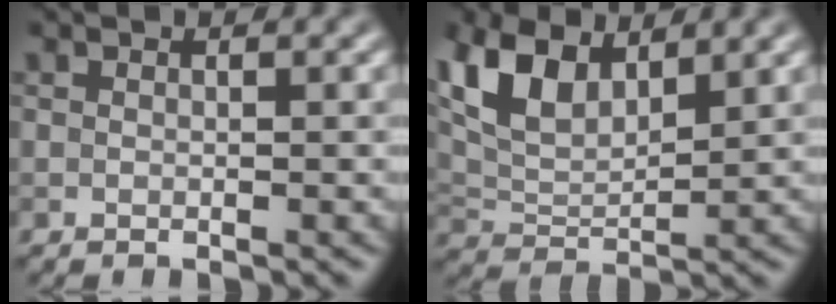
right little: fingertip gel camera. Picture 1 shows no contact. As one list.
[{"total": 7.4, "force": [4.2, 3.6, 4.9], "torque": [-0.111, 0.012, 0.080]}]